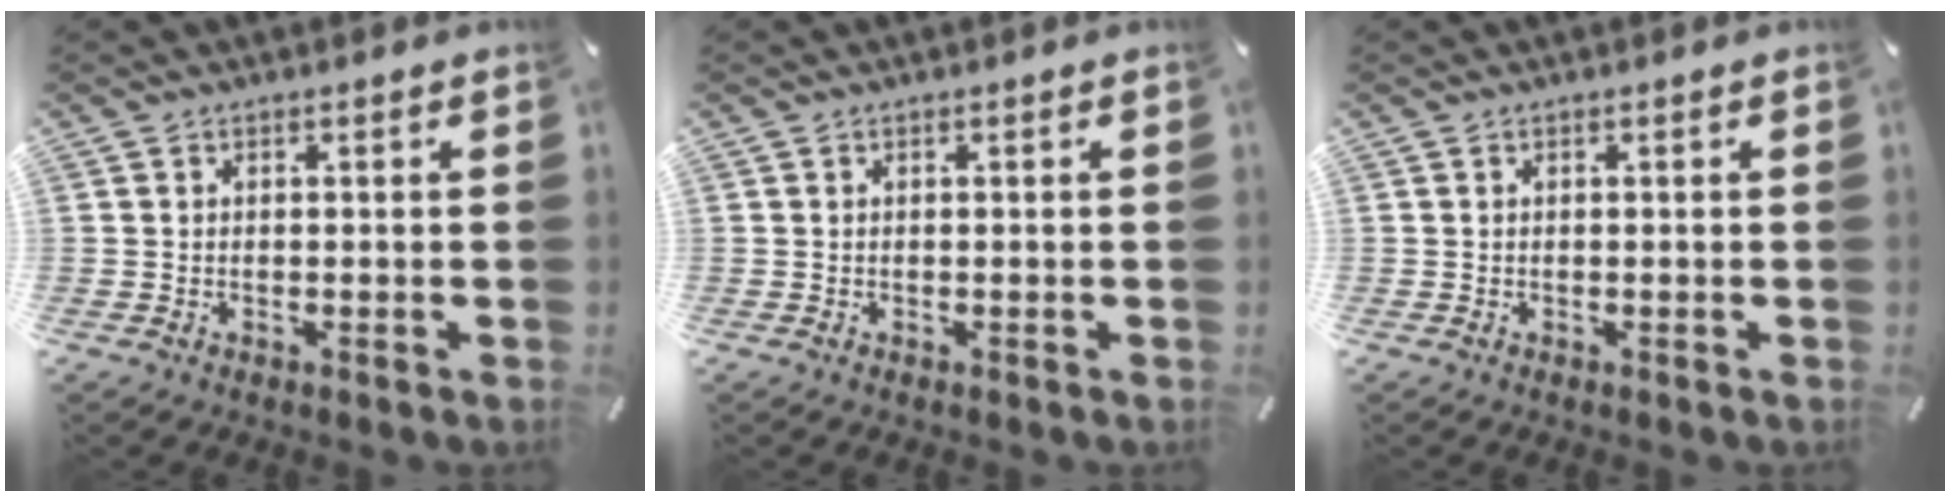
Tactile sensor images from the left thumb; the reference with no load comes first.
{"total": 0.0}
{"total": 0.0}